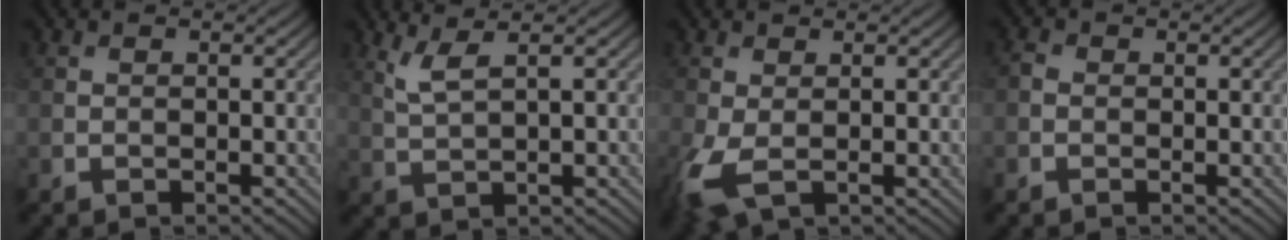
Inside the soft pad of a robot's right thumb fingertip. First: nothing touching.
{"total": 3.0, "force": [1.8, 0.6, 2.4], "torque": [-0.051, 0.004, 0.044]}
{"total": 4.4, "force": [-0.8, 2.2, 3.6], "torque": [-0.106, -0.014, -0.013]}
{"total": 1.0, "force": [-0.3, 0.8, 0.4], "torque": [-0.010, 0.000, -0.010]}